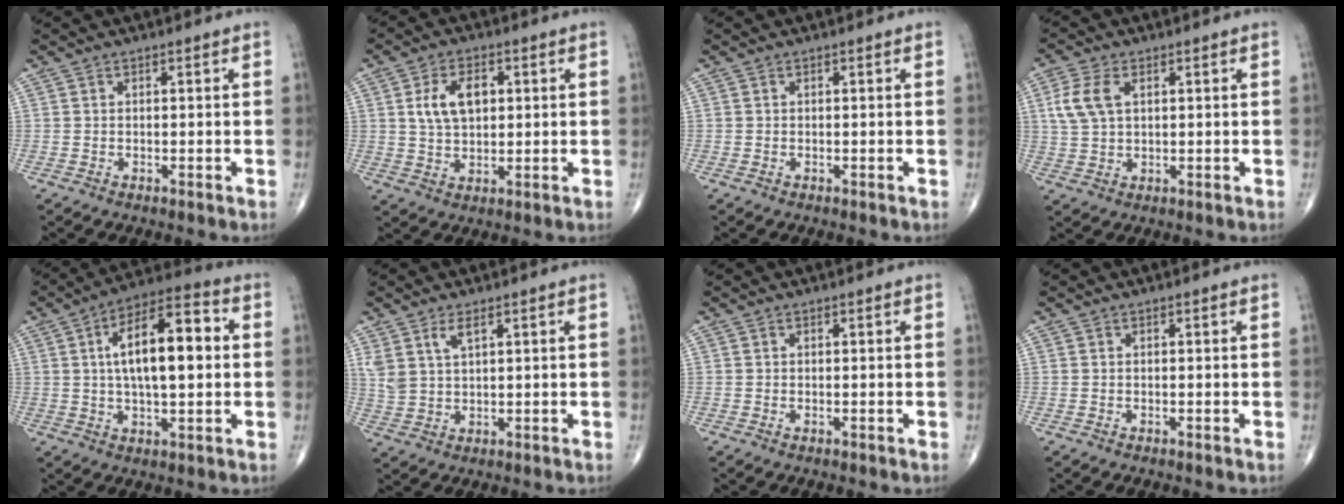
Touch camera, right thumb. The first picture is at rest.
{"total": 8.1, "force": [1.9, 4.9, 6.1], "torque": [-0.098, -0.001, 0.036]}
{"total": 0.0}
{"total": 6.6, "force": [2.0, 3.9, 5.0], "torque": [-0.113, 0.006, 0.041]}
{"total": 15.9, "force": [2.1, 6.5, 14.4], "torque": [-0.224, 0.023, 0.028]}
{"total": 4.8, "force": [2.7, 2.1, 3.4], "torque": [-0.070, -0.010, 0.061]}
{"total": 0.0}
{"total": 0.0}